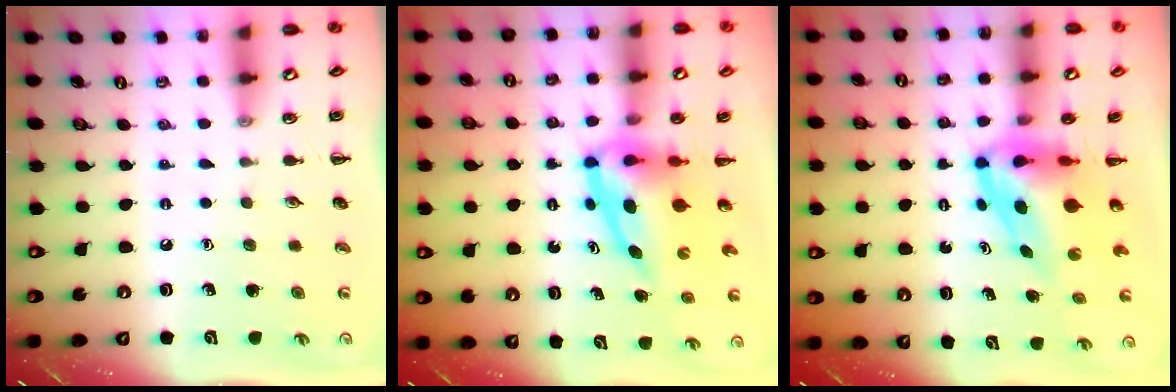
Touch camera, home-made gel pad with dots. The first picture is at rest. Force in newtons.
{"total": 7.9, "press": 7.5, "slide": 2.3}
{"total": 6.9, "press": 6.7, "slide": 1.7}